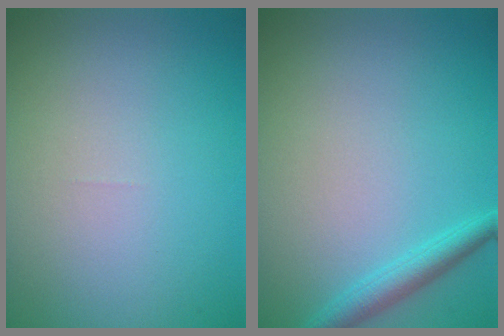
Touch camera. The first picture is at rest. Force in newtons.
{"total": 2.2, "press": 2.2, "slide": 0.1}